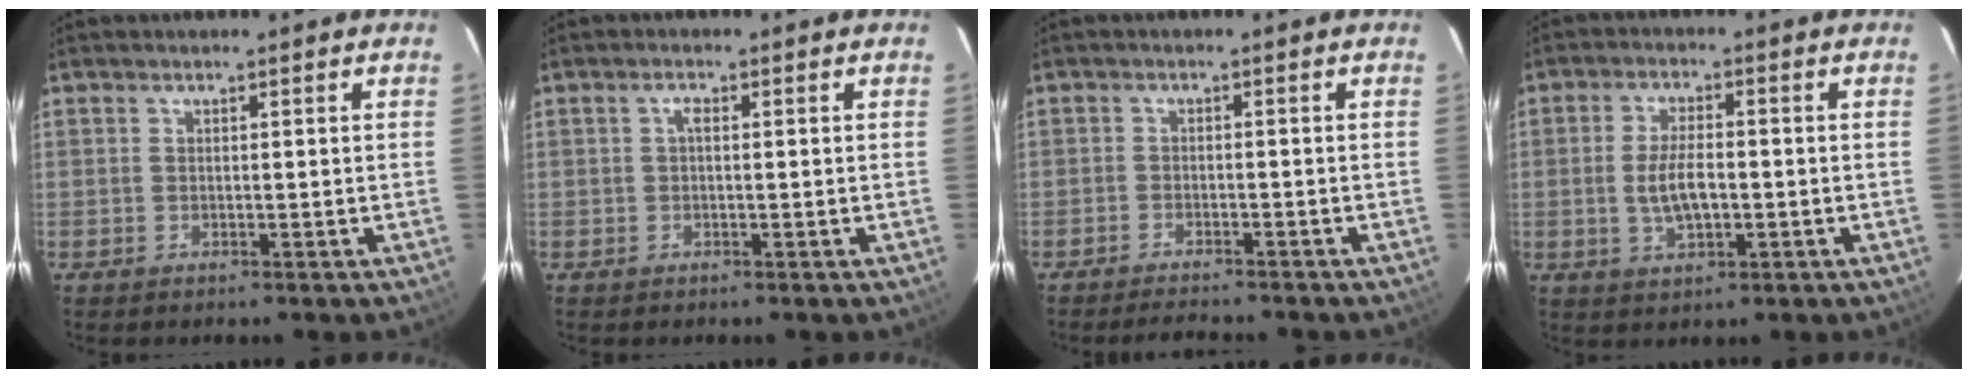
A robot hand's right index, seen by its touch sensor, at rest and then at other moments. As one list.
[{"total": 1.2, "force": [0.1, 0.6, 1.0], "torque": [-0.020, 0.006, -0.001]}, {"total": 6.6, "force": [-6.1, 1.0, 2.3], "torque": [-0.060, -0.009, -0.092]}, {"total": 6.6, "force": [-0.9, 3.0, 5.8], "torque": [-0.115, -0.001, -0.013]}]